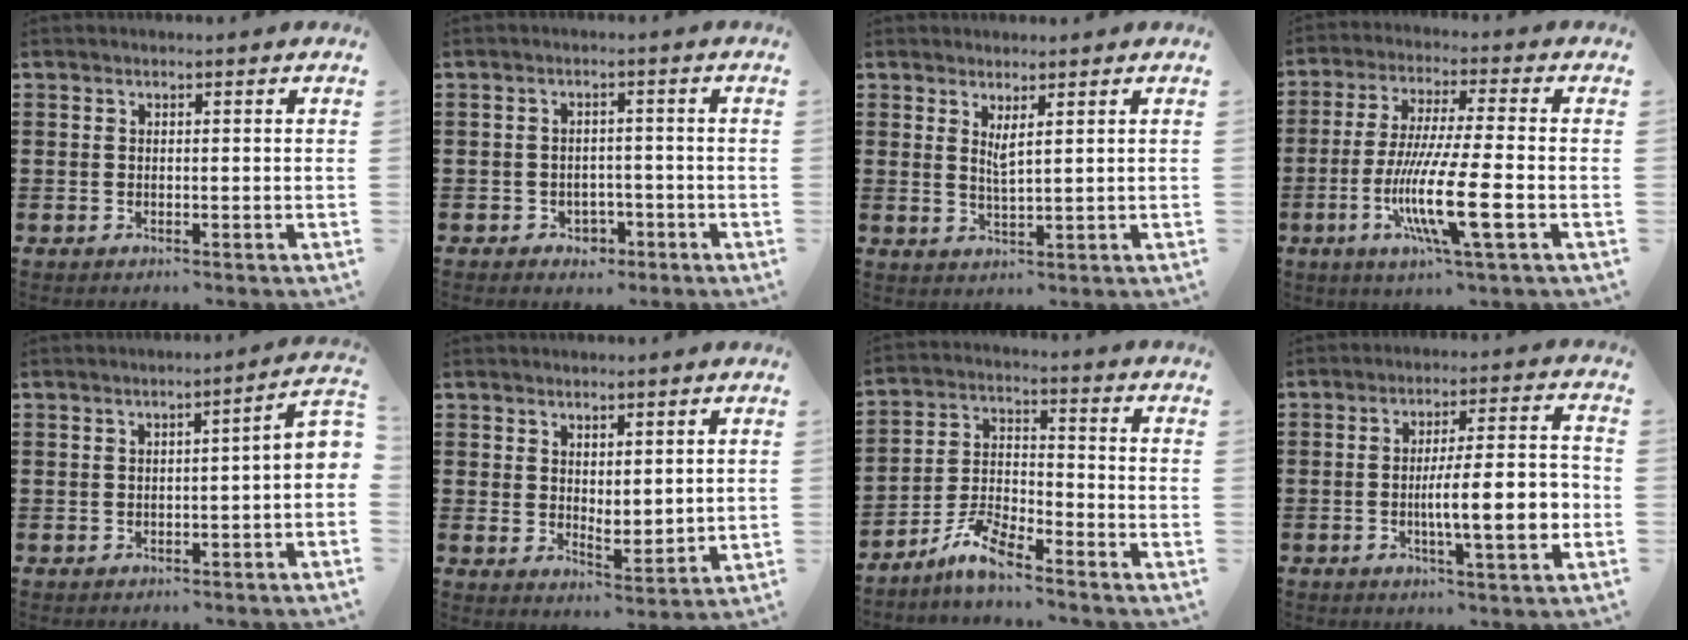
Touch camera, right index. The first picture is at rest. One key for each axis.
{"total": 2.3, "fx": -1.6, "fy": 1.6, "fz": 0.6, "tx": -0.018, "ty": -0.002, "tz": -0.036}
{"total": 2.3, "fx": 1.4, "fy": 0.2, "fz": 1.7, "tx": -0.037, "ty": -0.001, "tz": 0.025}
{"total": 13.1, "fx": -4.2, "fy": 1.4, "fz": 12.4, "tx": -0.260, "ty": -0.019, "tz": -0.087}
{"total": 2.6, "fx": -0.8, "fy": 0.5, "fz": 2.5, "tx": -0.044, "ty": 0.002, "tz": -0.017}
{"total": 3.1, "fx": 2.9, "fy": 1.1, "fz": 0.4, "tx": -0.014, "ty": -0.003, "tz": 0.055}
{"total": 6.6, "fx": -5.6, "fy": 1.1, "fz": 3.4, "tx": -0.084, "ty": -0.004, "tz": -0.110}
{"total": 9.9, "fx": -2.3, "fy": 1.7, "fz": 9.5, "tx": -0.133, "ty": -0.008, "tz": -0.044}